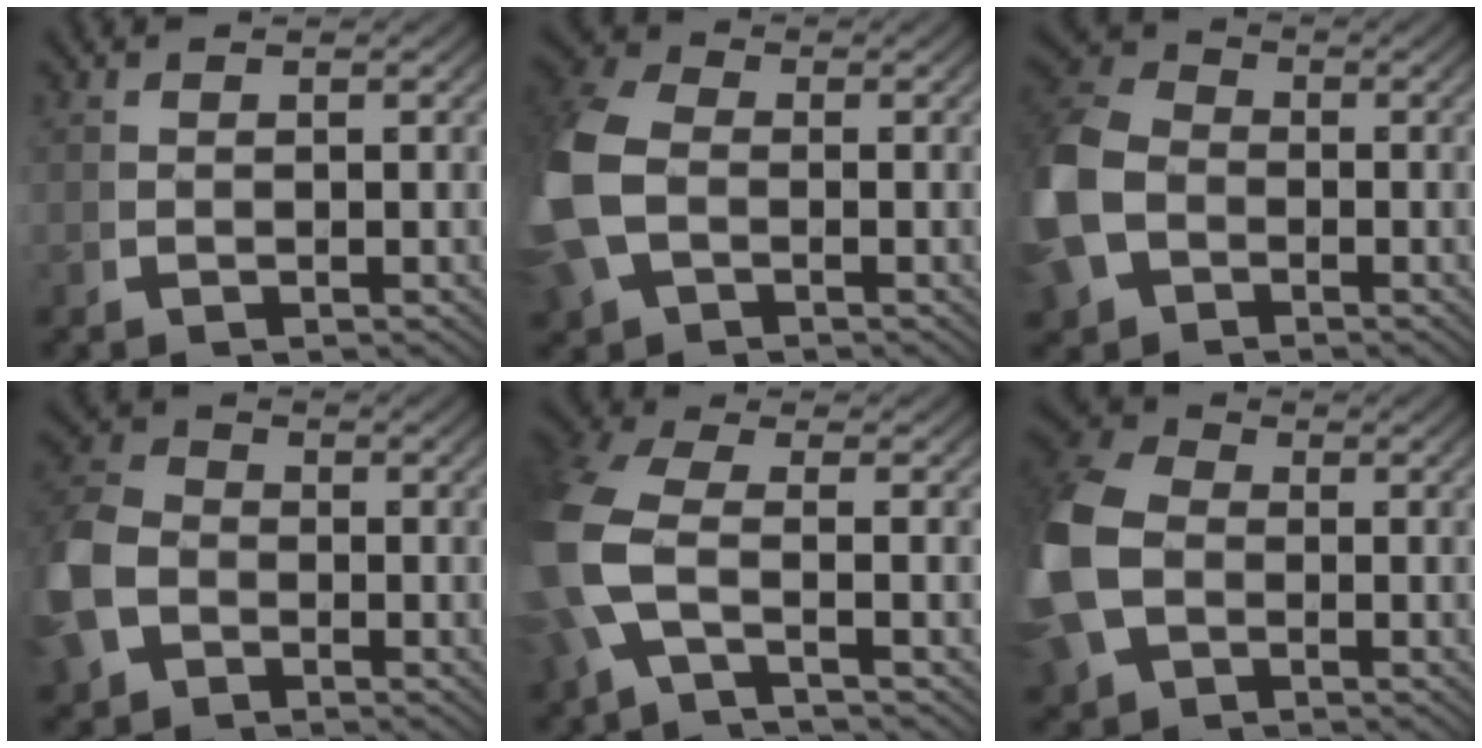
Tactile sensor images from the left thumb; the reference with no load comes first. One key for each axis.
{"total": 8.4, "fx": -0.8, "fy": 6.6, "fz": 5.2, "tx": -0.164, "ty": -0.028, "tz": -0.001}
{"total": 10.2, "fx": -1.1, "fy": 8.5, "fz": 5.5, "tx": -0.155, "ty": -0.033, "tz": -0.011}
{"total": 8.1, "fx": -1.6, "fy": 6.7, "fz": 4.1, "tx": -0.123, "ty": -0.031, "tz": -0.020}
{"total": 7.4, "fx": -0.8, "fy": 4.7, "fz": 5.7, "tx": -0.169, "ty": -0.024, "tz": -0.010}
{"total": 10.6, "fx": -0.6, "fy": 8.5, "fz": 6.2, "tx": -0.177, "ty": -0.032, "tz": 0.001}